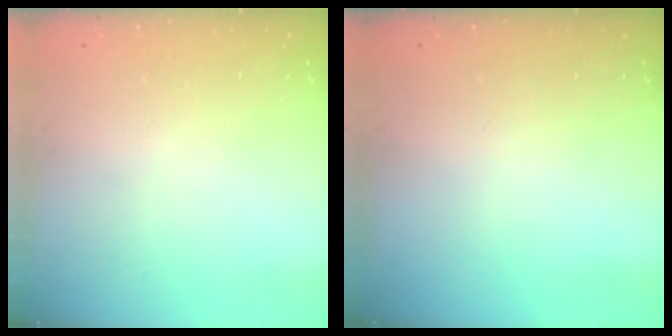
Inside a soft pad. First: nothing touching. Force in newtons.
{"total": 0.0}